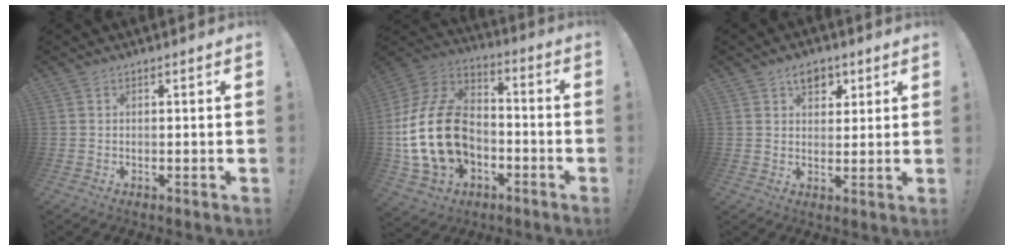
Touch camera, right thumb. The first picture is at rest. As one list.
[{"total": 21.8, "force": [-3.7, 15.5, 14.8], "torque": [-0.290, 0.033, -0.050]}, {"total": 6.6, "force": [3.4, 4.5, 3.3], "torque": [-0.030, -0.009, 0.057]}]